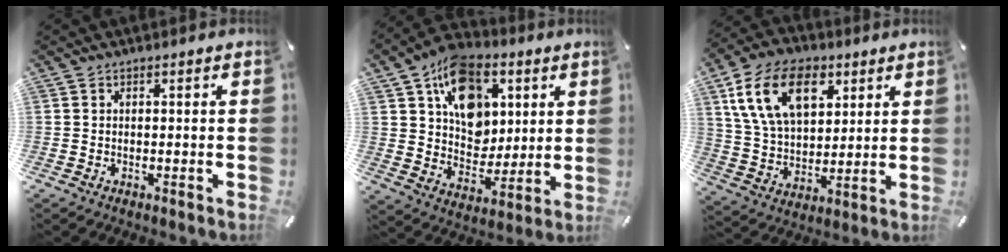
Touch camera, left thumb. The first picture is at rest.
{"total": 14.9, "force": [6.3, 11.6, 7.0], "torque": [-0.114, -0.031, 0.120]}
{"total": 16.4, "force": [6.9, 10.8, 10.3], "torque": [-0.205, -0.007, 0.126]}